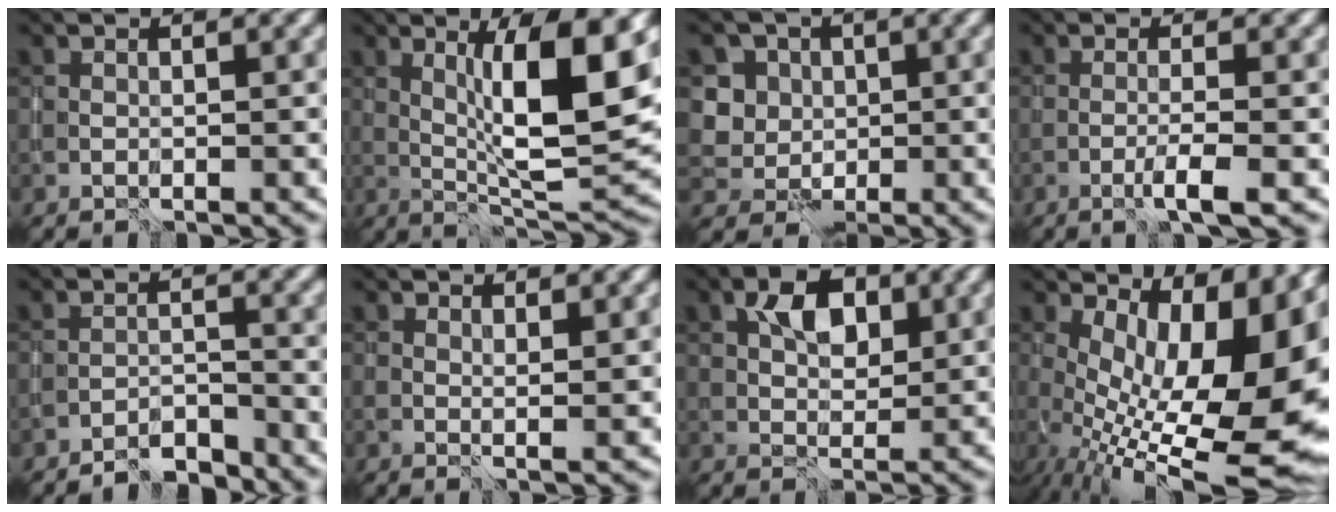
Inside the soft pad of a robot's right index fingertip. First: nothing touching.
{"total": 9.6, "force": [2.0, 2.0, 9.2], "torque": [-0.137, -0.006, 0.042]}
{"total": 5.3, "force": [1.9, 4.7, 1.4], "torque": [-0.028, 0.005, 0.027]}
{"total": 2.5, "force": [-0.9, 0.3, 2.3], "torque": [-0.035, 0.000, -0.021]}
{"total": 2.8, "force": [-2.8, 0.2, 0.2], "torque": [0.003, 0.008, -0.053]}
{"total": 1.6, "force": [1.1, 0.3, 1.2], "torque": [-0.016, -0.005, 0.021]}
{"total": 3.9, "force": [1.4, 2.4, 2.7], "torque": [-0.043, 0.004, 0.022]}
{"total": 15.3, "force": [0.2, 6.2, 14.0], "torque": [-0.182, -0.001, 0.022]}